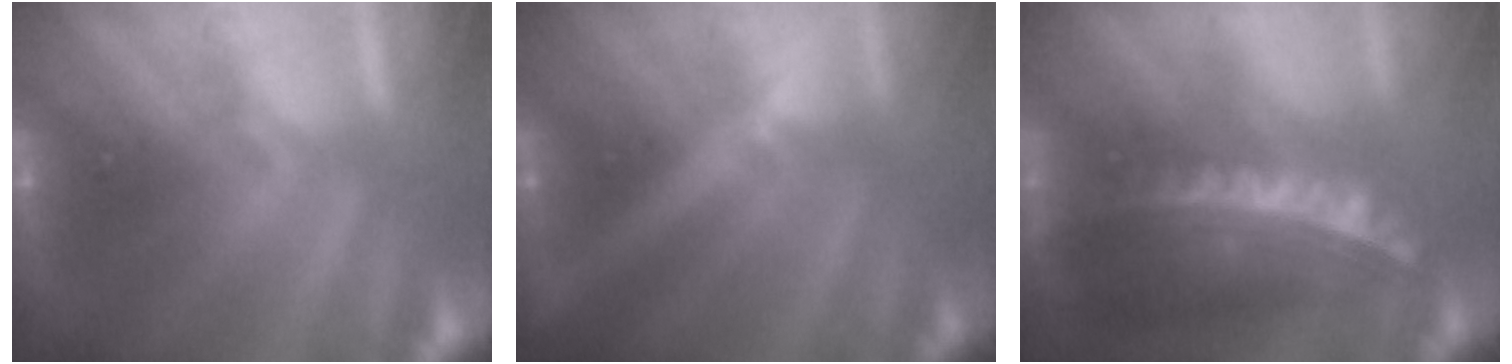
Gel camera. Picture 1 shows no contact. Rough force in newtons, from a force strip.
{"total": 2.5}
{"total": 6.7}